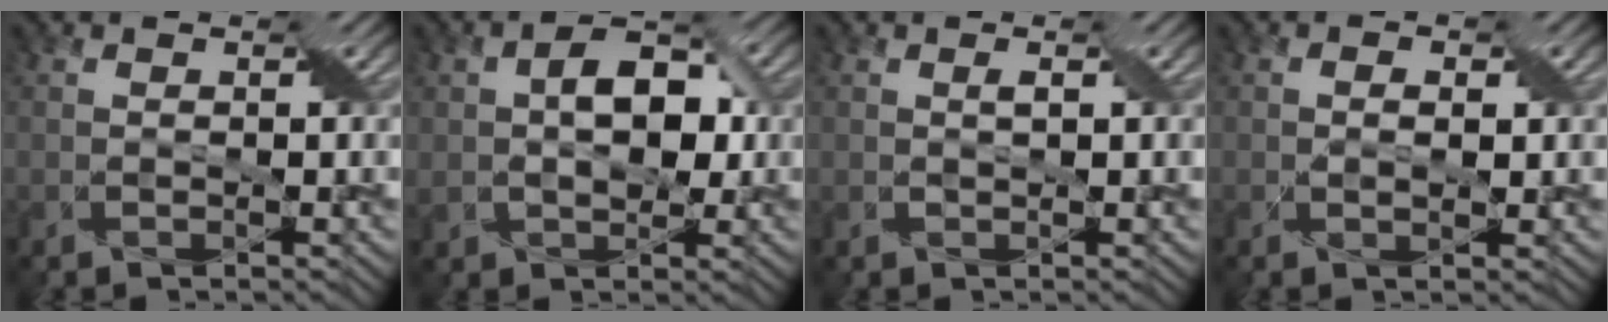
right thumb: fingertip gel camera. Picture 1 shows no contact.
{"total": 7.0, "force": [0.6, 4.4, 5.3], "torque": [-0.089, 0.013, 0.004]}
{"total": 0.6, "force": [0.3, 0.1, 0.6], "torque": [-0.013, 0.004, 0.004]}
{"total": 1.9, "force": [0.3, 1.0, 1.6], "torque": [-0.024, -0.003, 0.006]}